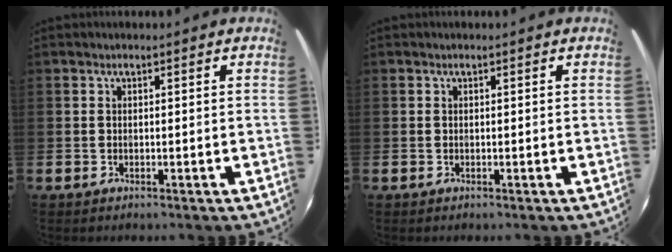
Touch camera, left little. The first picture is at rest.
{"total": 0.0}